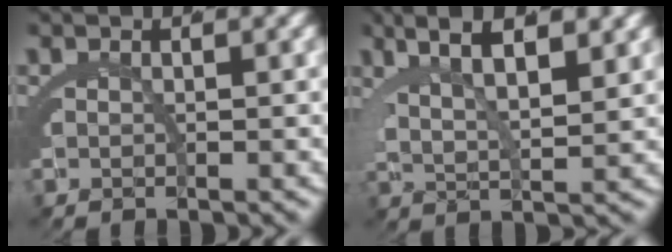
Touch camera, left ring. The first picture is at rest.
{"total": 7.1, "force": [3.9, 2.8, 5.1], "torque": [-0.079, 0.018, 0.059]}